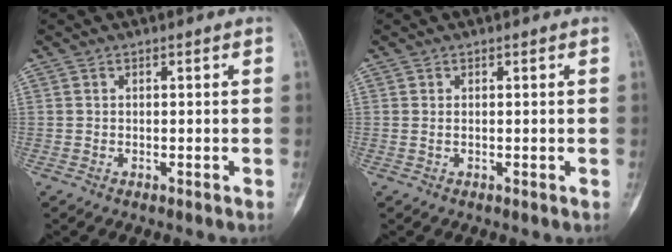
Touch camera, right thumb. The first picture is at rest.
{"total": 0.0}